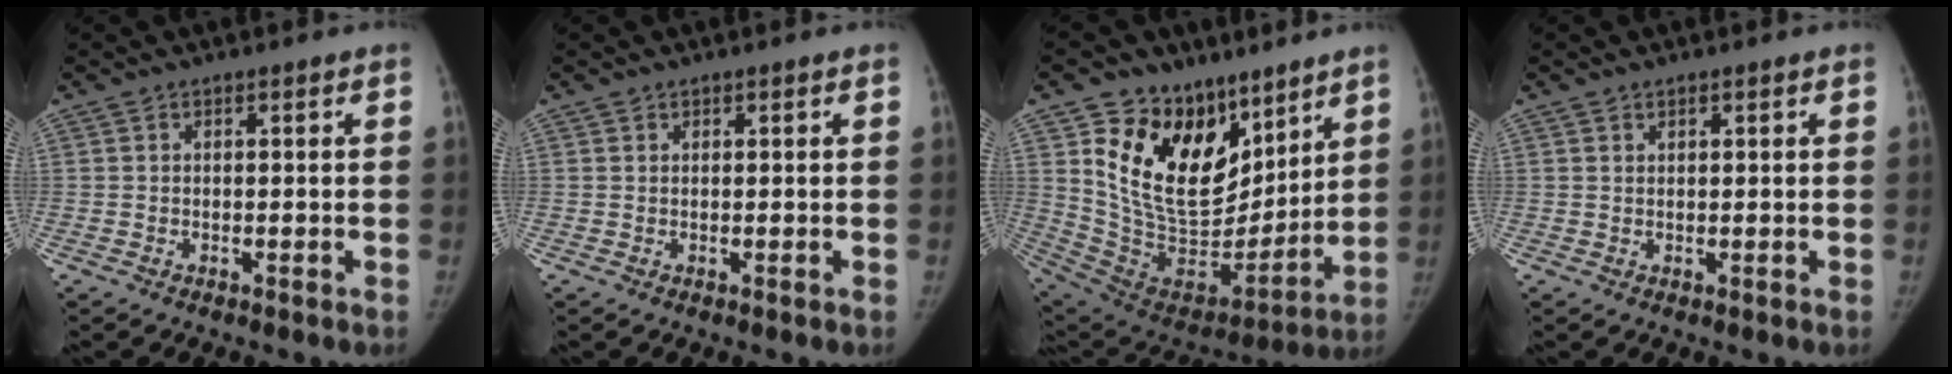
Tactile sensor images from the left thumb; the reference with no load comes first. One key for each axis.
{"total": 0.0}
{"total": 21.8, "fx": 12.2, "fy": 14.2, "fz": 11.2, "tx": -0.136, "ty": -0.071, "tz": 0.233}
{"total": 0.6, "fx": 0.6, "fy": 0.3, "fz": 0.2, "tx": 0.000, "ty": -0.005, "tz": 0.009}